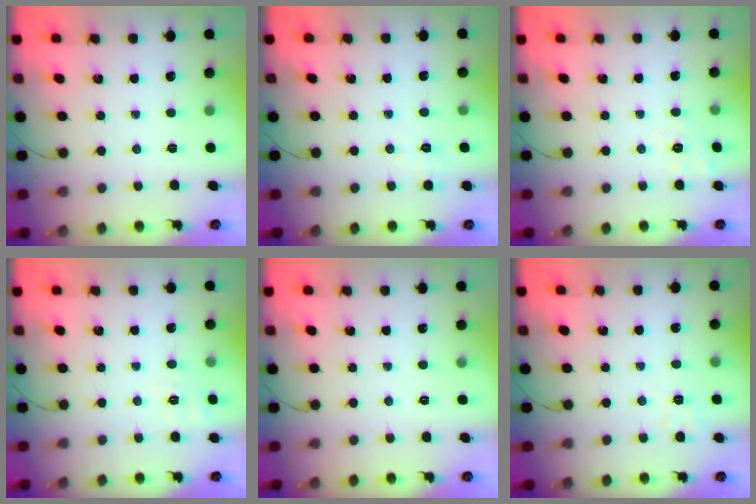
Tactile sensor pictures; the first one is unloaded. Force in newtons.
{"total": 1.4, "press": 0.5, "slide": 1.3}
{"total": 2.9, "press": 1.7, "slide": 2.3}
{"total": 5.8, "press": 5.5, "slide": 1.9}
{"total": 0.0}
{"total": 2.9, "press": 2.3, "slide": 1.9}